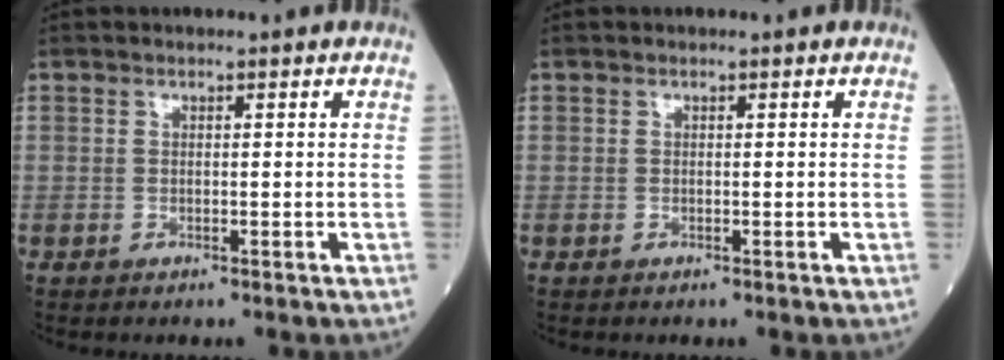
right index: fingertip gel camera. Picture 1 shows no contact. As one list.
[{"total": 0.0}]